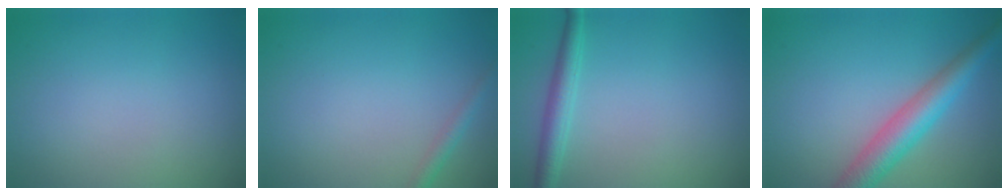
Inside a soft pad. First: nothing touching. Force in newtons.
{"total": 1.3, "press": 1.3, "slide": 0.1}
{"total": 2.3, "press": 2.3, "slide": 0.1}
{"total": 5.0, "press": 5.0, "slide": 0.1}